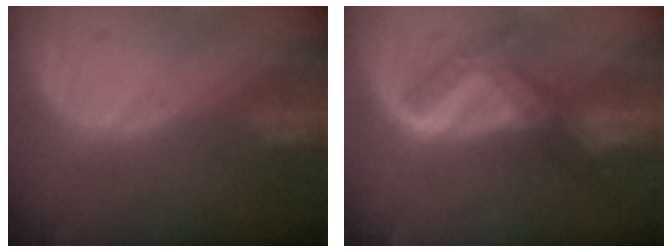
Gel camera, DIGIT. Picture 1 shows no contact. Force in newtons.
{"total": 6.8, "press": 5.7, "slide": 3.7}